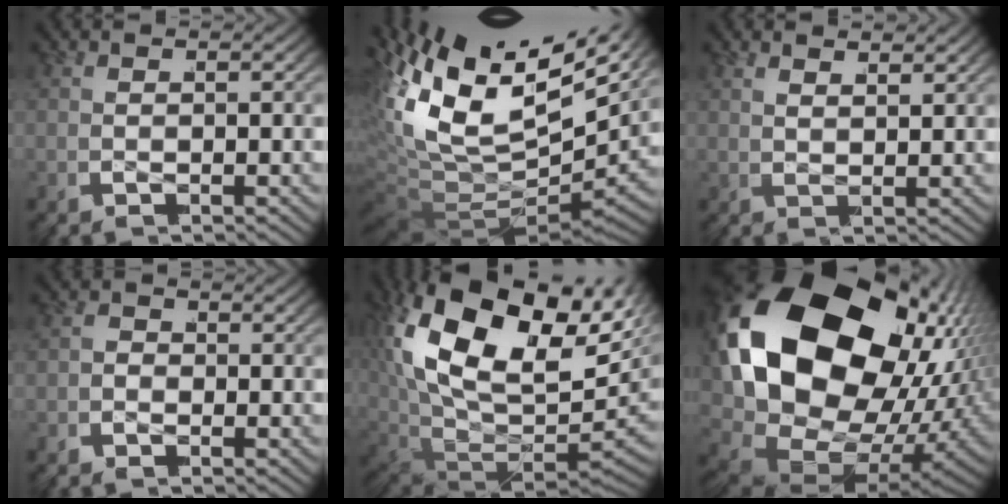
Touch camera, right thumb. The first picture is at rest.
{"total": 18.8, "force": [3.2, 11.3, 14.6], "torque": [-0.288, -0.030, 0.057]}
{"total": 1.5, "force": [1.4, -0.3, 0.4], "torque": [0.001, 0.003, 0.023]}
{"total": 1.5, "force": [-0.8, 1.2, 0.5], "torque": [-0.007, -0.006, -0.018]}
{"total": 20.7, "force": [3.1, 13.3, 15.6], "torque": [-0.301, -0.032, 0.065]}
{"total": 28.2, "force": [0.5, 19.2, 20.7], "torque": [-0.421, -0.055, 0.027]}